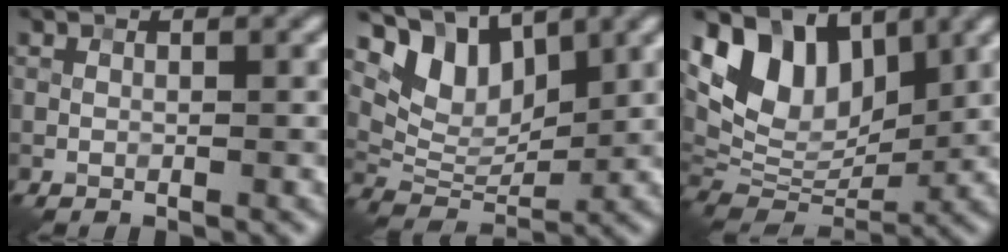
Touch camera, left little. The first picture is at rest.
{"total": 6.6, "force": [4.2, 3.6, 3.6], "torque": [-0.070, -0.004, 0.075]}
{"total": 9.1, "force": [4.3, 5.9, 5.4], "torque": [-0.096, -0.003, 0.071]}